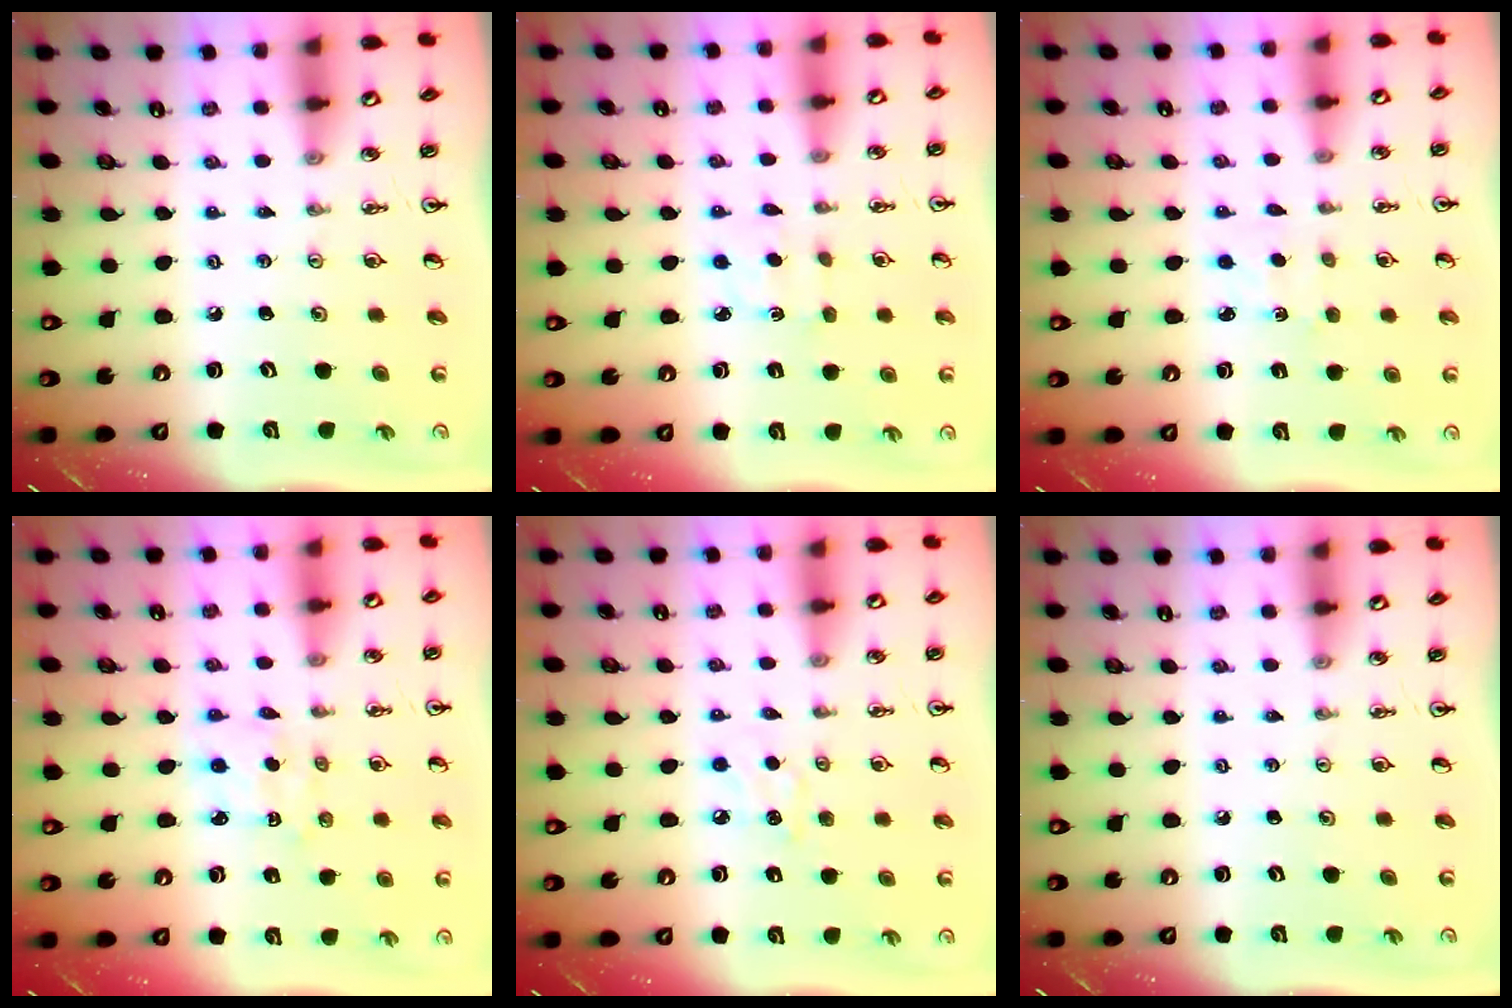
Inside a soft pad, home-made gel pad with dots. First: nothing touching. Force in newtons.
{"total": 2.3, "press": 2.3, "slide": 0.3}
{"total": 1.6, "press": 1.6, "slide": 0.3}
{"total": 2.0, "press": 1.9, "slide": 0.5}
{"total": 5.9, "press": 5.8, "slide": 0.7}
{"total": 0.0}